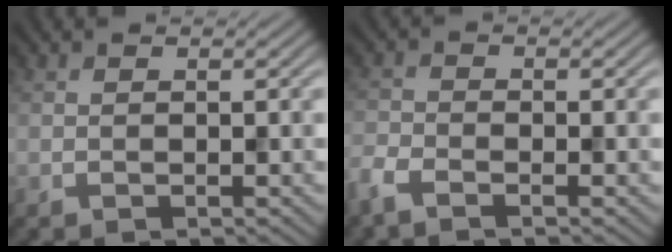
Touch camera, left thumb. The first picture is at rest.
{"total": 3.0, "force": [-2.3, 0.9, 1.7], "torque": [-0.046, -0.012, -0.060]}